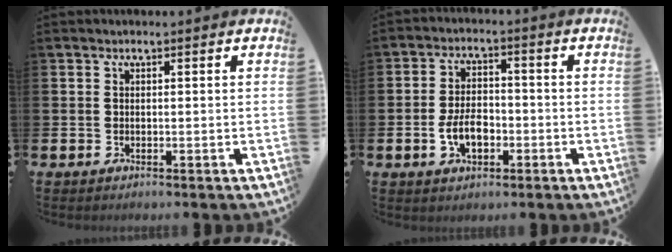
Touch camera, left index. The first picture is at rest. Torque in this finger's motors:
{"motor_torque": [0.72, 0.03, 0.35, 0.17]}